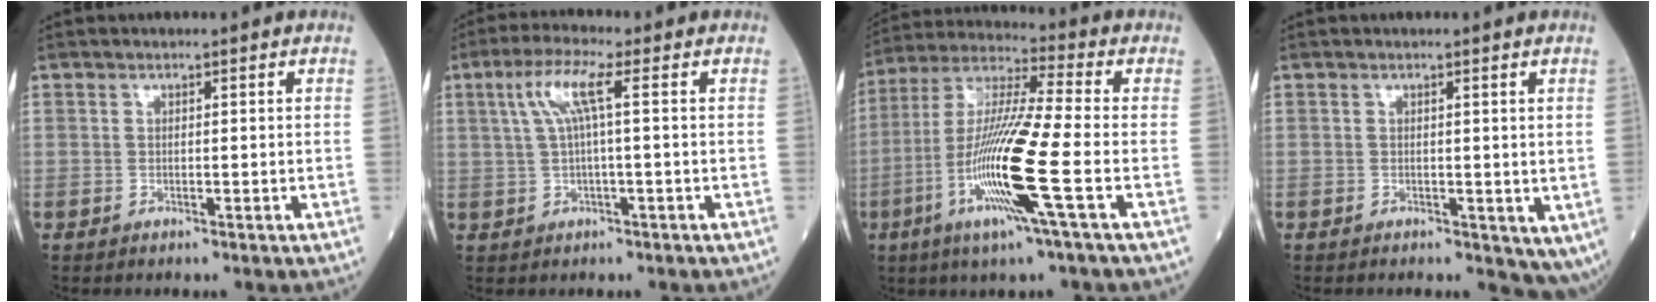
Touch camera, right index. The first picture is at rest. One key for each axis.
{"total": 5.7, "fx": 1.4, "fy": 0.1, "fz": 5.5, "tx": -0.116, "ty": 0.021, "tz": 0.033}
{"total": 15.7, "fx": -4.9, "fy": -0.6, "fz": 14.9, "tx": -0.303, "ty": -0.017, "tz": -0.101}
{"total": 3.8, "fx": -0.4, "fy": 2.5, "fz": 2.7, "tx": -0.027, "ty": -0.006, "tz": 0.000}